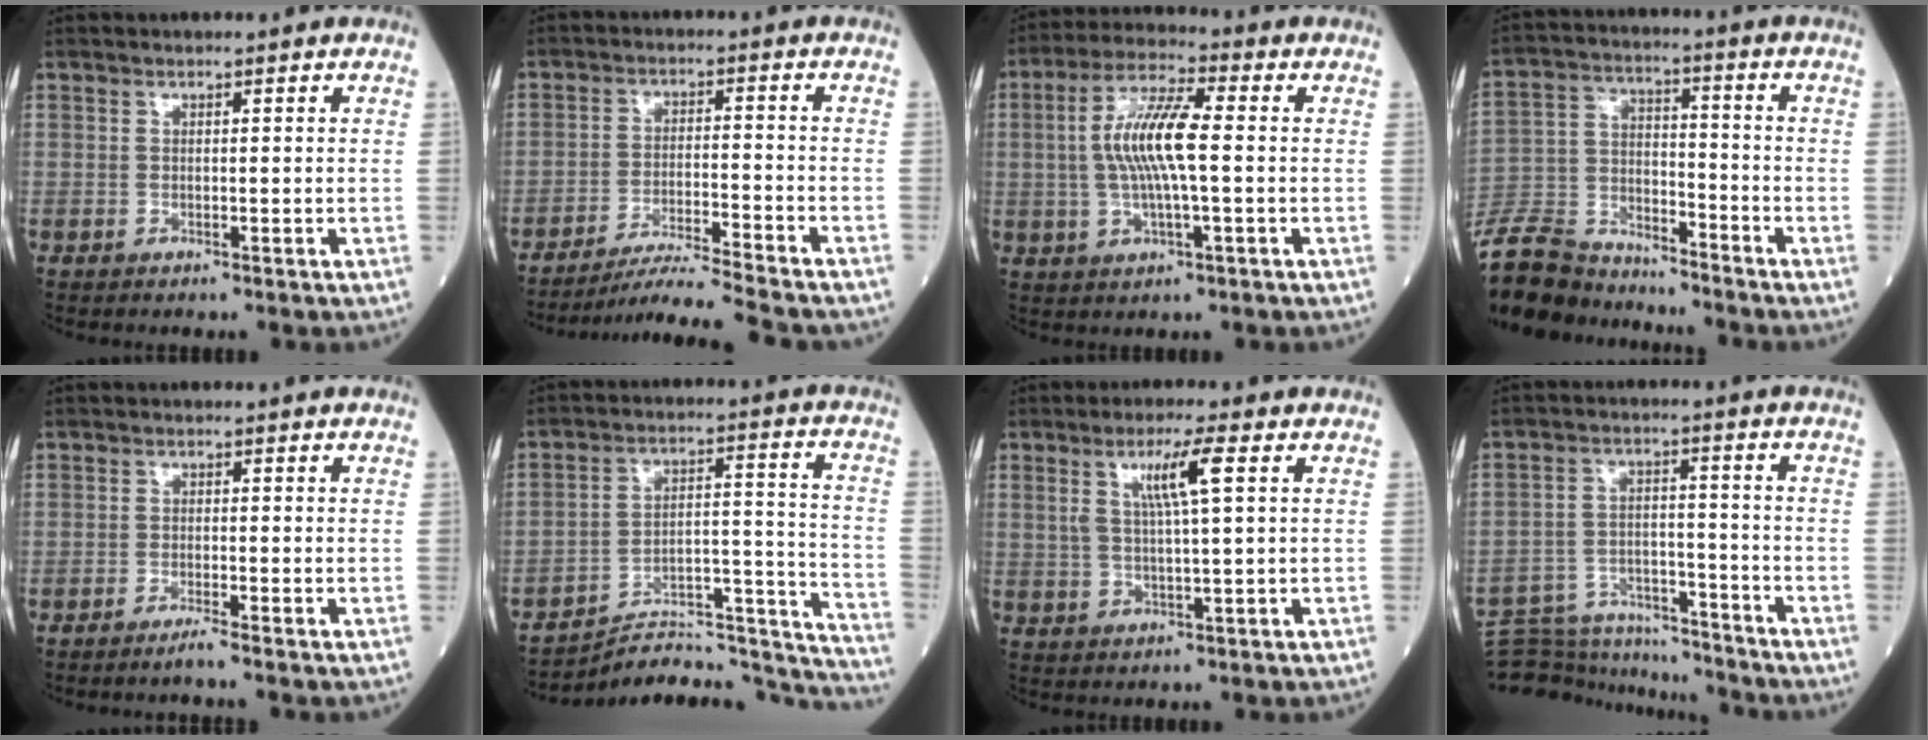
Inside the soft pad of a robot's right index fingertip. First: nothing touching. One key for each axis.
{"total": 11.2, "fx": -10.3, "fy": -1.5, "fz": 4.2, "tx": -0.061, "ty": -0.021, "tz": -0.172}
{"total": 10.0, "fx": 0.3, "fy": 1.7, "fz": 9.8, "tx": -0.199, "ty": 0.009, "tz": 0.001}
{"total": 11.7, "fx": -11.1, "fy": 3.1, "fz": 1.8, "tx": -0.040, "ty": 0.010, "tz": -0.211}
{"total": 1.3, "fx": -1.0, "fy": -0.4, "fz": 0.7, "tx": -0.012, "ty": 0.000, "tz": -0.019}
{"total": 21.2, "fx": -20.8, "fy": 1.7, "fz": 3.5, "tx": -0.012, "ty": 0.048, "tz": -0.293}
{"total": 6.0, "fx": 2.1, "fy": -0.2, "fz": 5.6, "tx": -0.107, "ty": 0.004, "tz": 0.042}
{"total": 13.6, "fx": -13.3, "fy": 2.5, "fz": 1.8, "tx": -0.028, "ty": 0.022, "tz": -0.203}